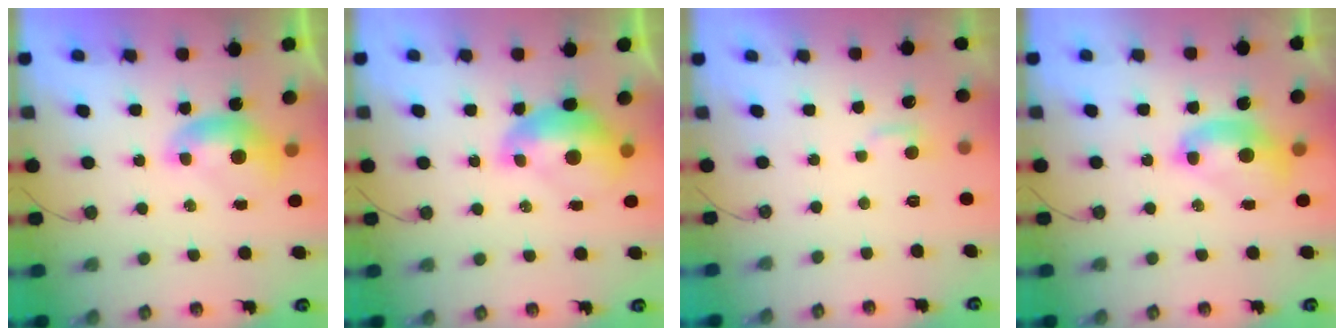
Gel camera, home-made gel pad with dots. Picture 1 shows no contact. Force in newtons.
{"total": 2.4, "press": 2.3, "slide": 0.7}
{"total": 2.0, "press": 2.0, "slide": 0.4}
{"total": 2.7, "press": 2.7, "slide": 0.1}